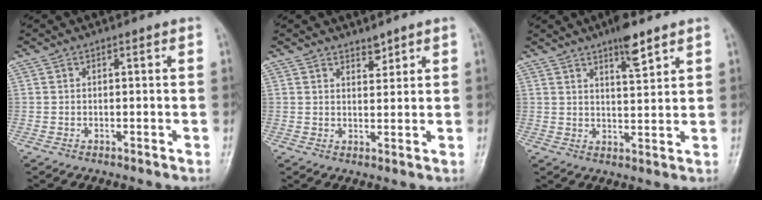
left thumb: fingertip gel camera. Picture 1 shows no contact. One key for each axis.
{"total": 2.3, "fx": 2.0, "fy": 0.9, "fz": 0.7, "tx": 0.003, "ty": -0.017, "tz": 0.033}
{"total": 6.2, "fx": 4.3, "fy": 1.5, "fz": 4.2, "tx": -0.056, "ty": -0.026, "tz": 0.067}